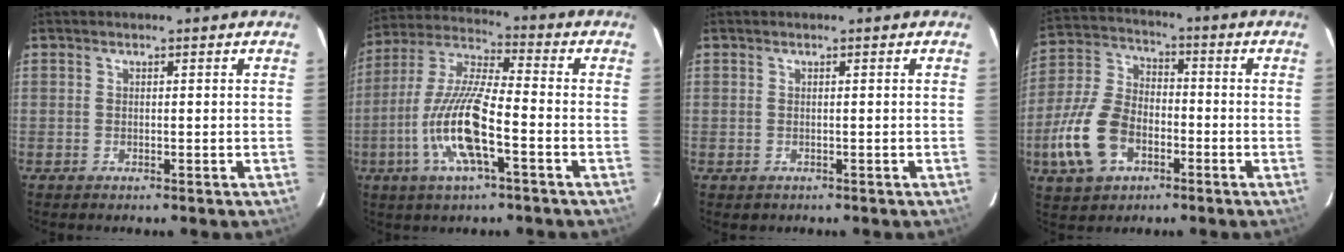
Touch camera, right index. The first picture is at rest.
{"total": 14.3, "force": [-5.0, 2.8, 13.1], "torque": [-0.274, -0.007, -0.101]}
{"total": 0.0}
{"total": 14.0, "force": [-5.5, 9.1, 9.2], "torque": [-0.216, 0.009, -0.099]}